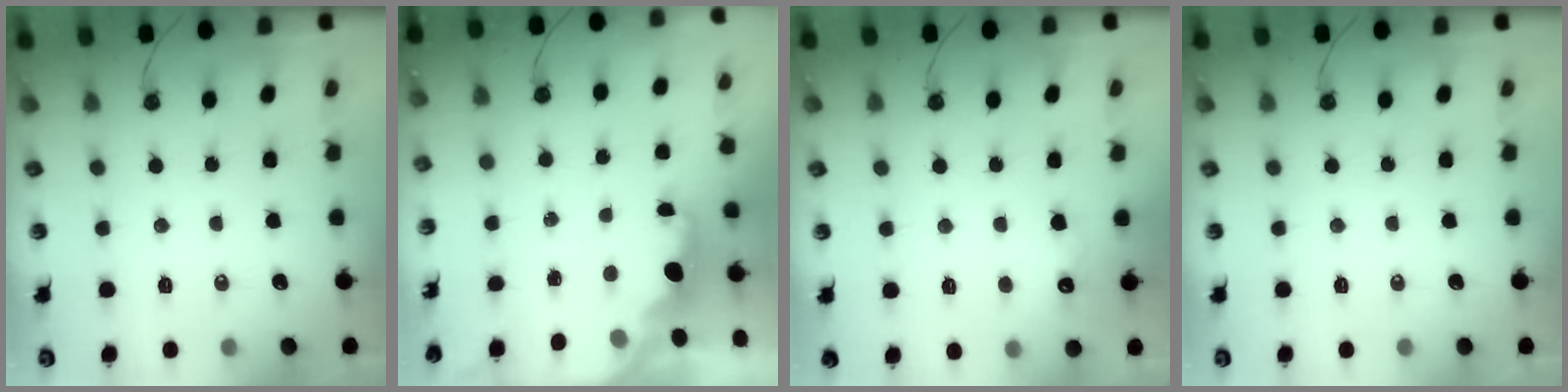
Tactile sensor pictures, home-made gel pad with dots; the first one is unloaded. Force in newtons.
{"total": 2.1, "press": 2.0, "slide": 0.6}
{"total": 6.2, "press": 6.1, "slide": 1.2}
{"total": 0.0}